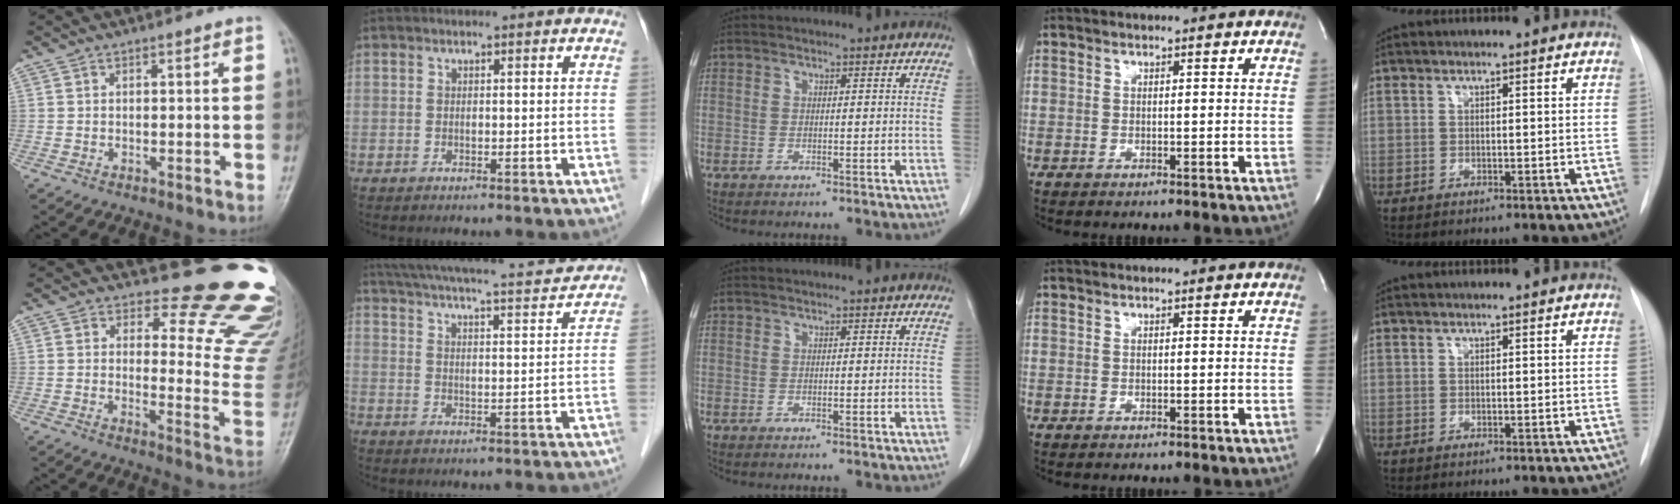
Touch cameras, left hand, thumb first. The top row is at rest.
{"thumb": {"total": 18.2, "force": [16.3, 5.9, 5.5], "torque": [-0.006, -0.167, 0.169]}, "index": {"total": 19.2, "force": [17.5, 2.0, 7.5], "torque": [-0.131, 0.014, 0.243]}}